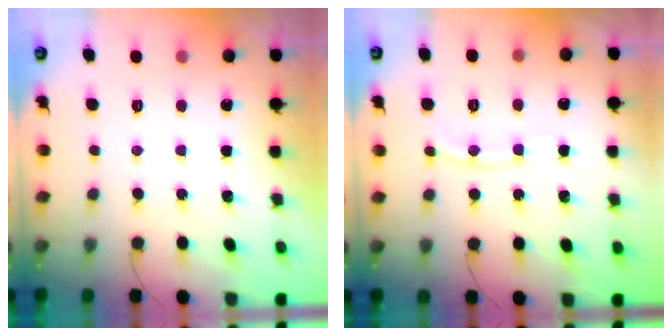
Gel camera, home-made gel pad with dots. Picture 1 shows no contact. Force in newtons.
{"total": 6.7, "press": 6.6, "slide": 0.9}